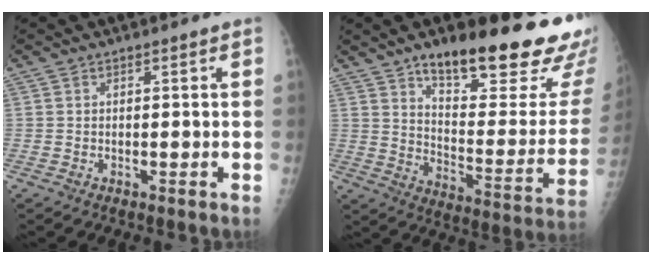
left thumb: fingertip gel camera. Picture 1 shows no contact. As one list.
[{"total": 27.9, "force": [17.9, 8.5, 19.5], "torque": [-0.231, -0.081, 0.262]}]